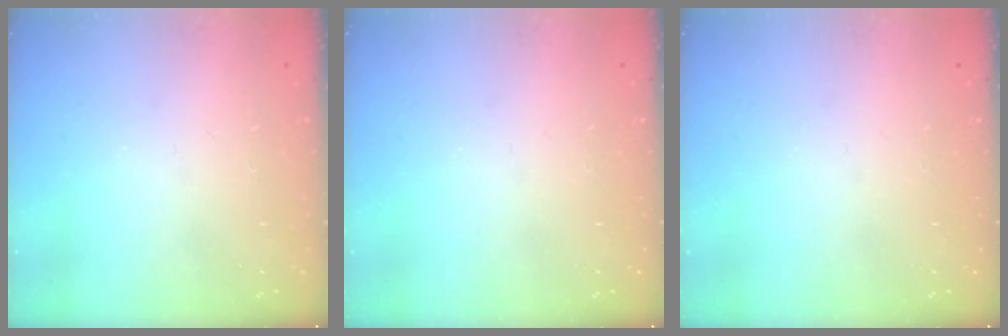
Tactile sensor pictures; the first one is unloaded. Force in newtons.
{"total": 0.0}
{"total": 0.0}